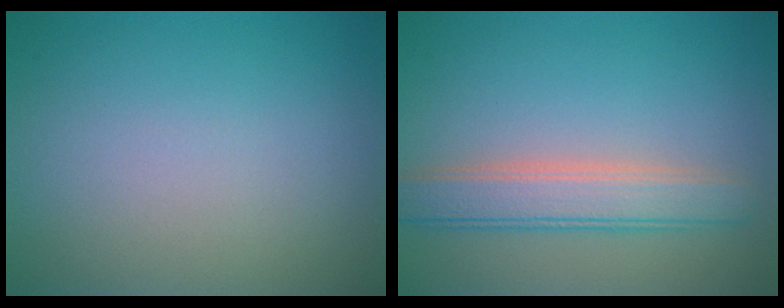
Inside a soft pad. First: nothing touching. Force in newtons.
{"total": 4.2, "press": 4.2, "slide": 0.3}